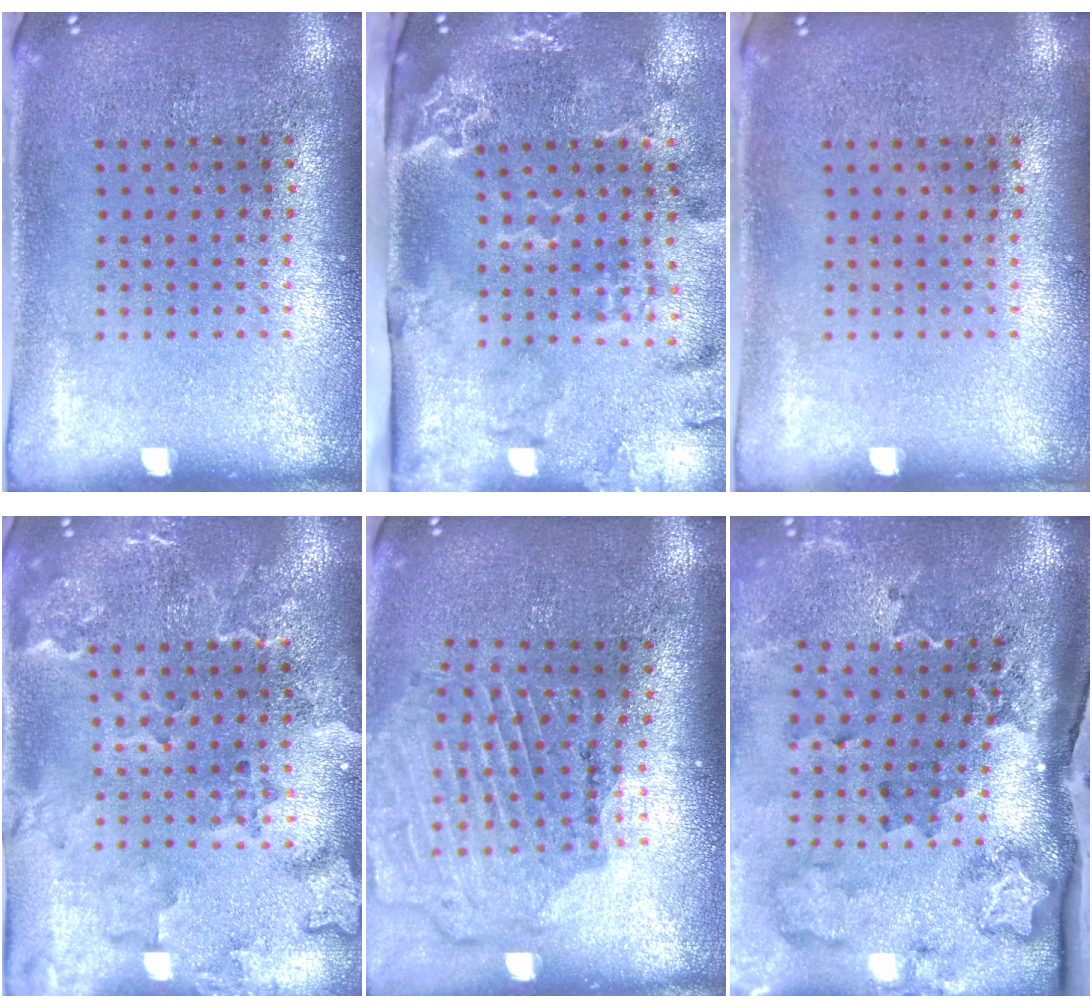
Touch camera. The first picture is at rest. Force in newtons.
{"total": 3.2, "press": 2.4, "slide": 2.2}
{"total": 0.0}
{"total": 2.4, "press": 2.2, "slide": 1.0}
{"total": 1.6, "press": 1.6, "slide": 0.2}
{"total": 3.0, "press": 2.2, "slide": 2.0}